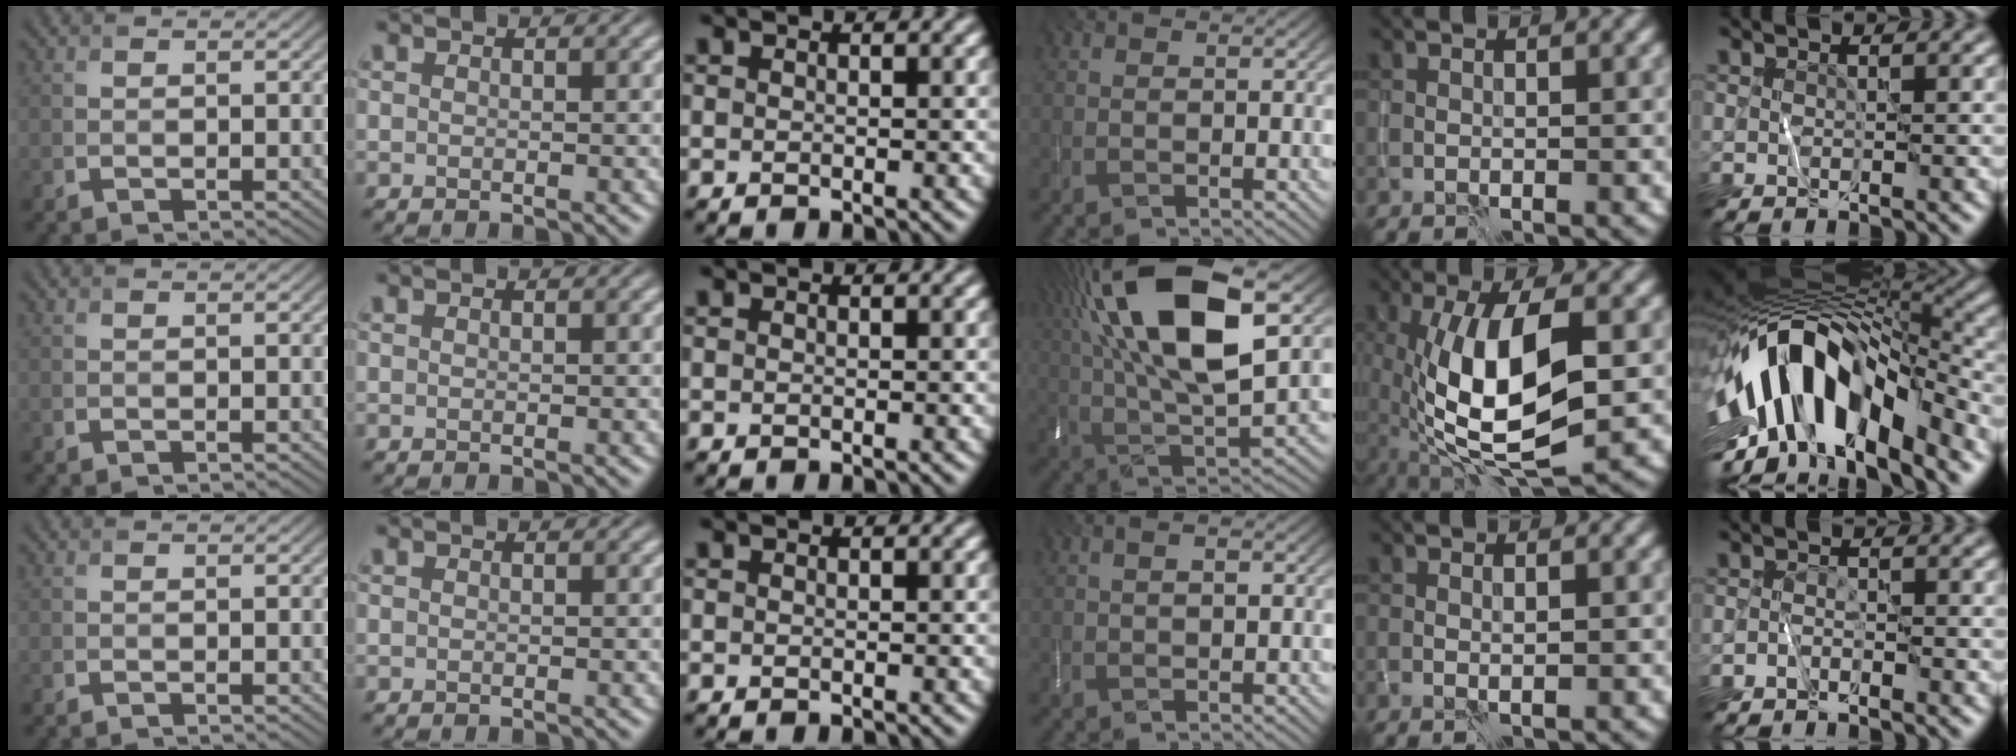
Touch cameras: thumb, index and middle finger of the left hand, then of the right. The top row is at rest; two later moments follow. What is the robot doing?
{"motion": "wipe", "object": "whiteboard"}